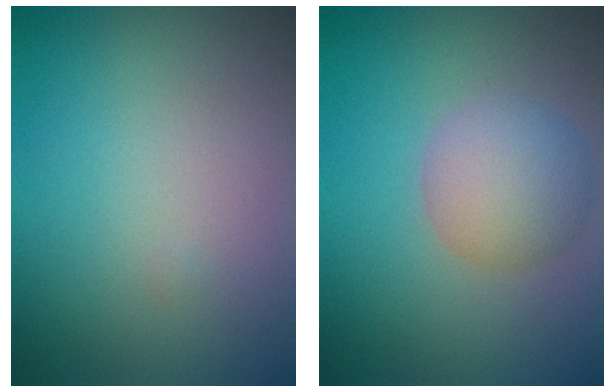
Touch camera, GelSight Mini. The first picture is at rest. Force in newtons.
{"total": 4.3, "press": 4.3, "slide": 0.1}